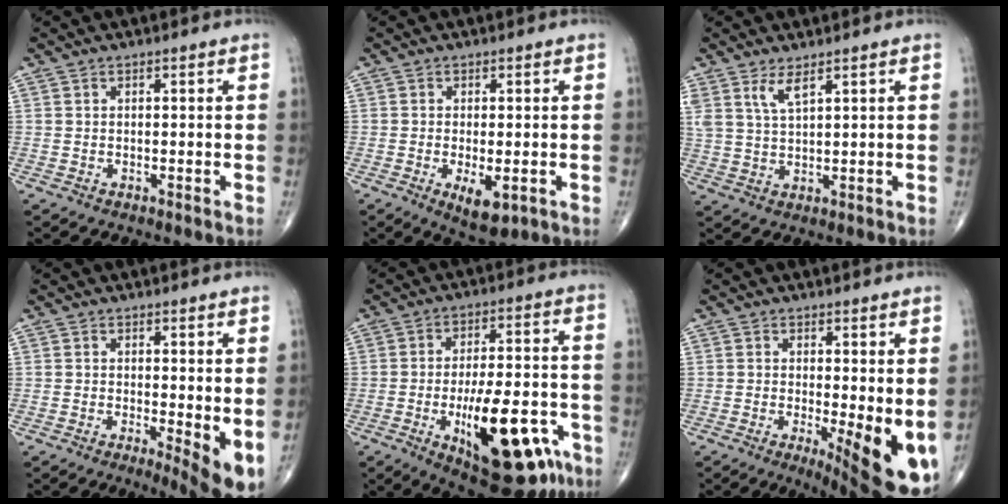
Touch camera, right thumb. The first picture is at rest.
{"total": 5.9, "force": [-1.8, 2.4, 5.0], "torque": [-0.079, -0.013, -0.021]}
{"total": 4.2, "force": [2.7, 1.0, 3.1], "torque": [-0.068, -0.016, 0.060]}
{"total": 6.3, "force": [-0.1, 1.9, 6.1], "torque": [-0.081, -0.015, 0.002]}
{"total": 20.8, "force": [-8.2, 8.4, 17.2], "torque": [-0.221, 0.027, -0.105]}
{"total": 13.0, "force": [-1.1, 4.4, 12.2], "torque": [-0.161, -0.028, -0.004]}